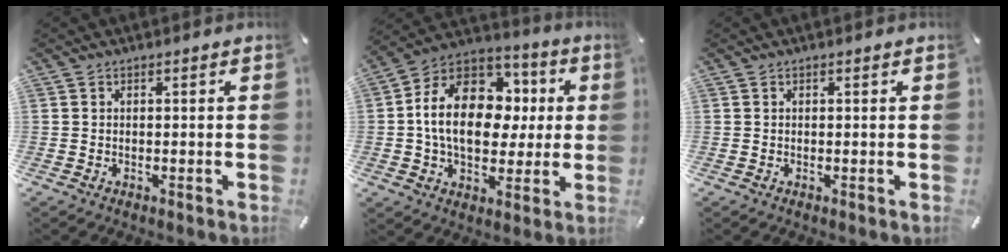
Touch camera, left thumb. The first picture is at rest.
{"total": 18.6, "force": [1.0, 13.9, 12.3], "torque": [-0.223, 0.000, 0.019]}
{"total": 0.0}